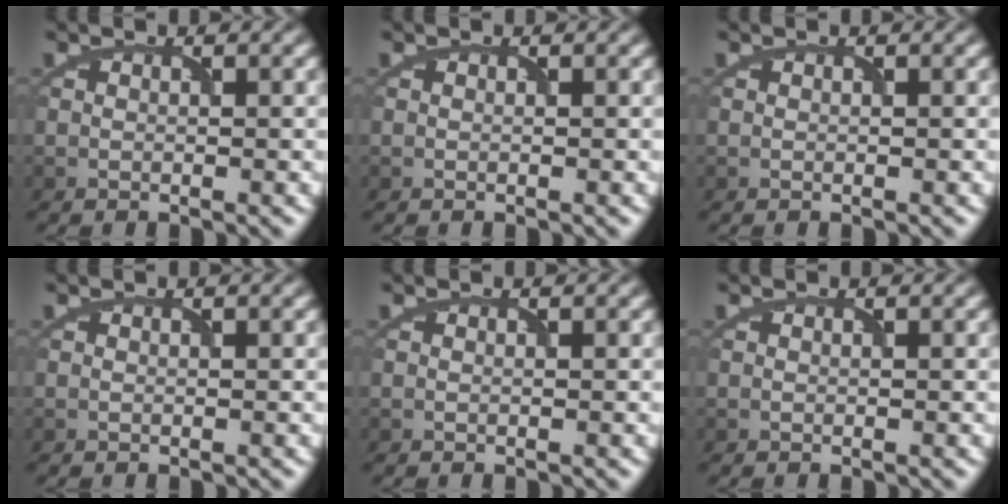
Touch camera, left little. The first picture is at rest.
{"total": 0.0}
{"total": 0.0}
{"total": 0.0}
{"total": 0.0}
{"total": 0.0}